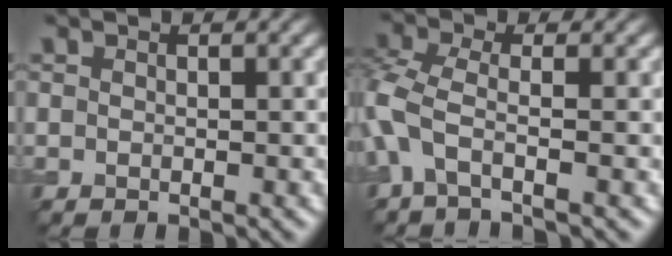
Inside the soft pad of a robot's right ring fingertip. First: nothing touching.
{"total": 4.3, "force": [-1.4, 1.7, 3.7], "torque": [-0.101, -0.002, -0.041]}